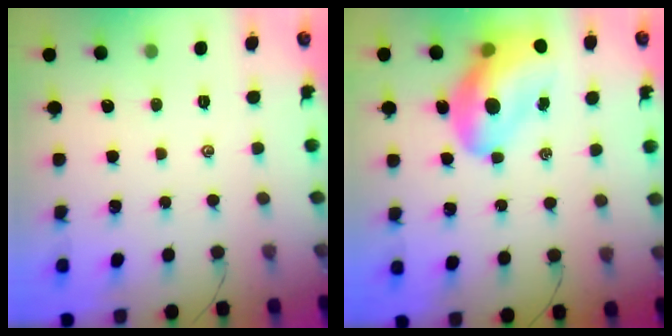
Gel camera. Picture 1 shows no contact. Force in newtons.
{"total": 15.4, "press": 14.7, "slide": 4.4}